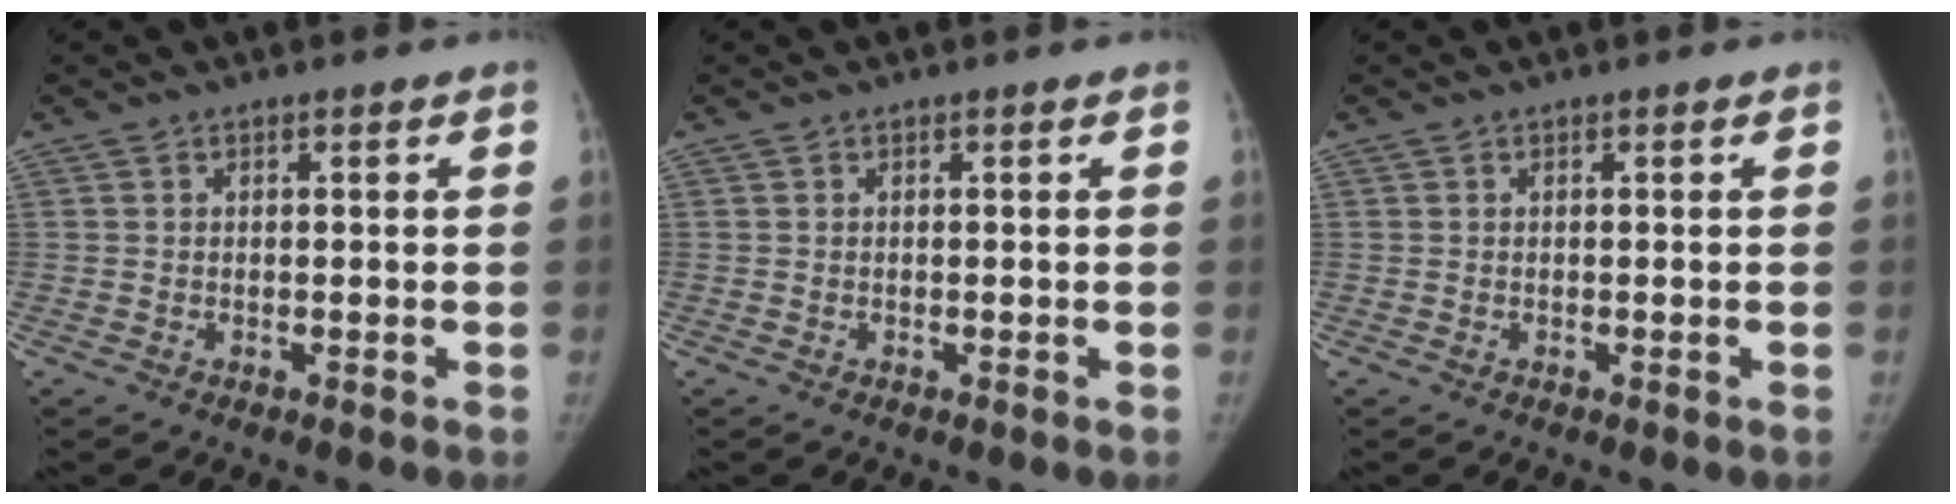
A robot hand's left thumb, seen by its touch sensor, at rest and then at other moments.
{"total": 0.0}
{"total": 0.0}